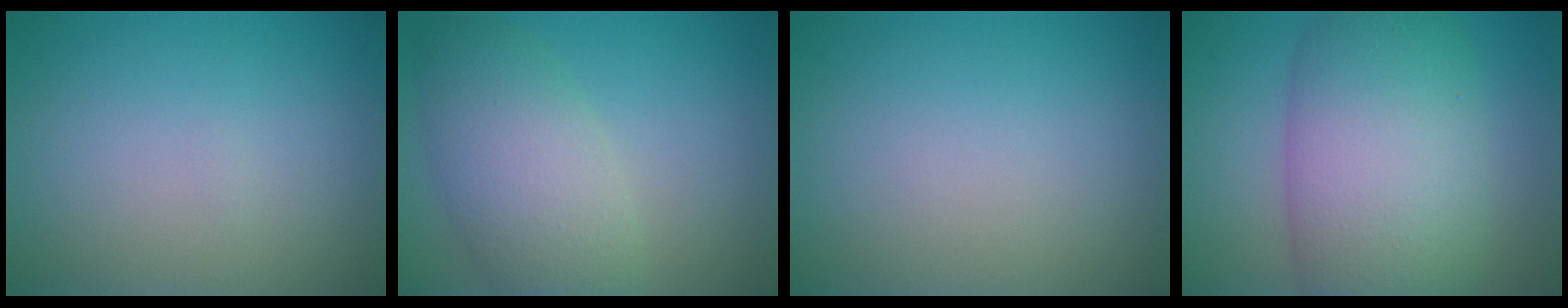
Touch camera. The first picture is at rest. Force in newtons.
{"total": 6.1, "press": 6.1, "slide": 0.2}
{"total": 0.0}
{"total": 11.6, "press": 11.6, "slide": 0.5}